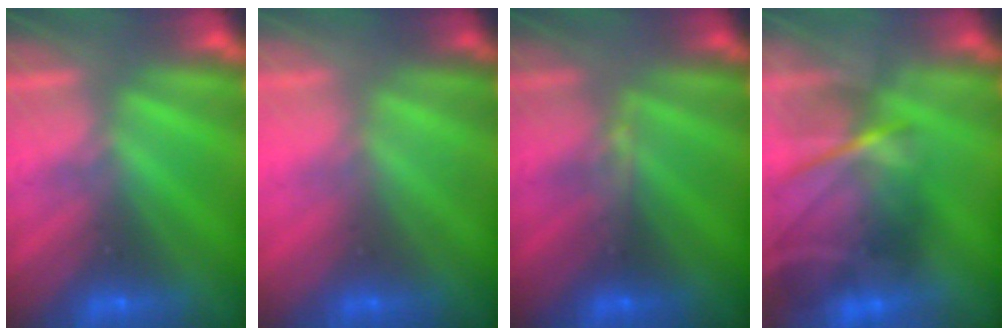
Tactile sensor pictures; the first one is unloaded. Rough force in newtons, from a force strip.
{"total": 2.0}
{"total": 2.9}
{"total": 7.4}